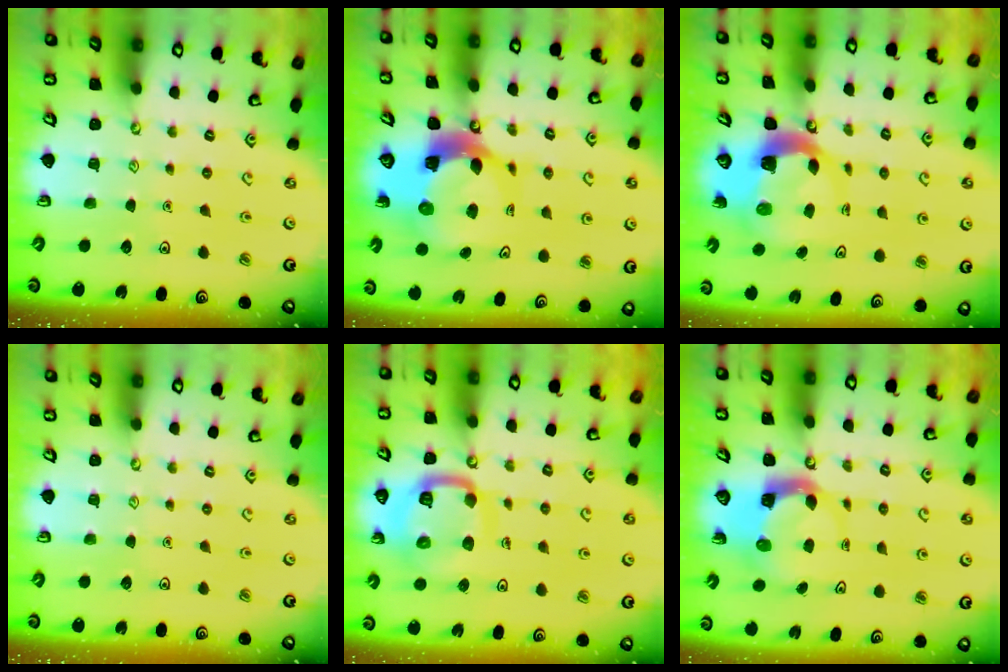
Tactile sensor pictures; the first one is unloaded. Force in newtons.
{"total": 10.5, "press": 10.4, "slide": 1.3}
{"total": 6.4, "press": 6.3, "slide": 0.9}
{"total": 0.0}
{"total": 14.9, "press": 14.8, "slide": 1.6}
{"total": 3.9, "press": 3.9, "slide": 0.6}